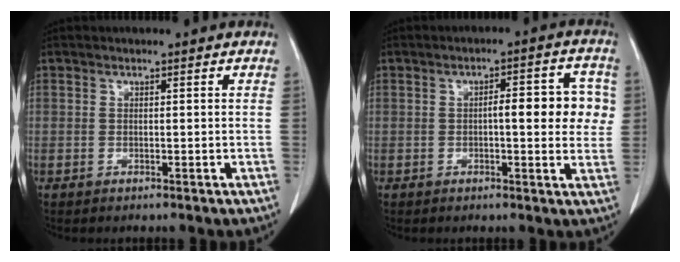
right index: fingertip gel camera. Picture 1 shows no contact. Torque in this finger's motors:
{"motor_torque": [0.14, 0.30, 0.02, 0.04]}